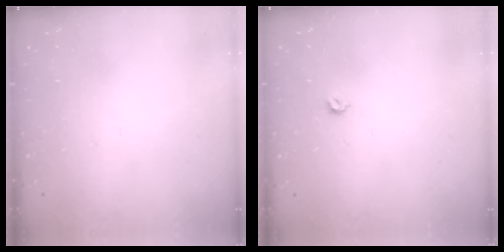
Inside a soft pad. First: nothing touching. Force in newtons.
{"total": 3.9, "press": 3.8, "slide": 0.7}